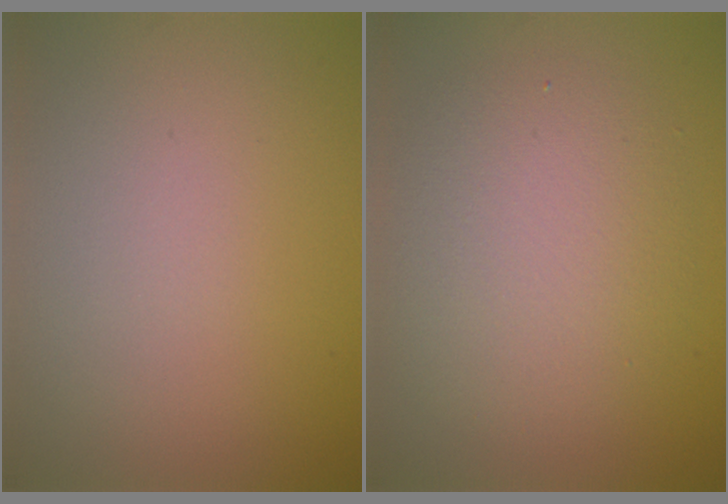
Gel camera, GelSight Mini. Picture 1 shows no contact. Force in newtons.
{"total": 4.8, "press": 4.8, "slide": 0.2}